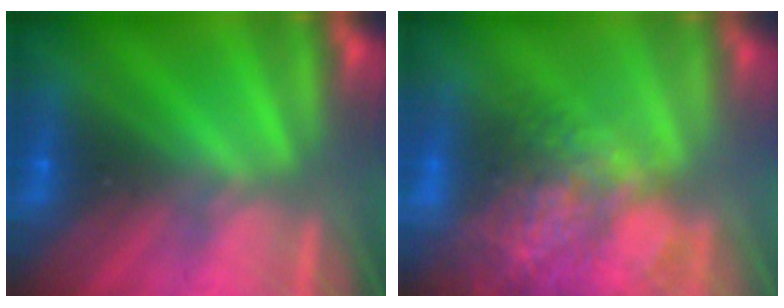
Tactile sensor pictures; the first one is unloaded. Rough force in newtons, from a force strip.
{"total": 11.1}